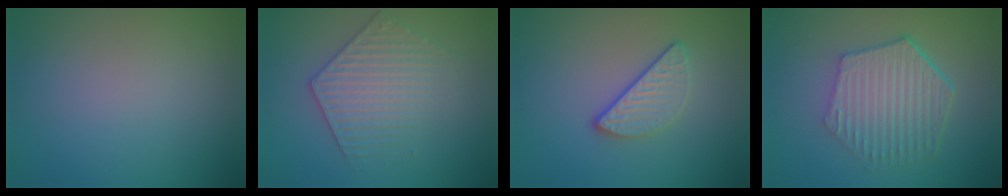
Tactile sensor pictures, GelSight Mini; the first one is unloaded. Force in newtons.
{"total": 3.6, "press": 3.5, "slide": 0.5}
{"total": 2.9, "press": 2.4, "slide": 1.7}
{"total": 6.1, "press": 4.7, "slide": 4.0}